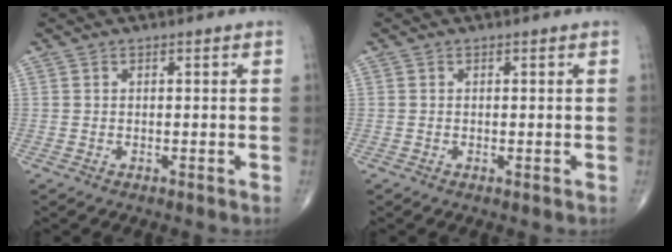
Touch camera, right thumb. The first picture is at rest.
{"total": 0.0}